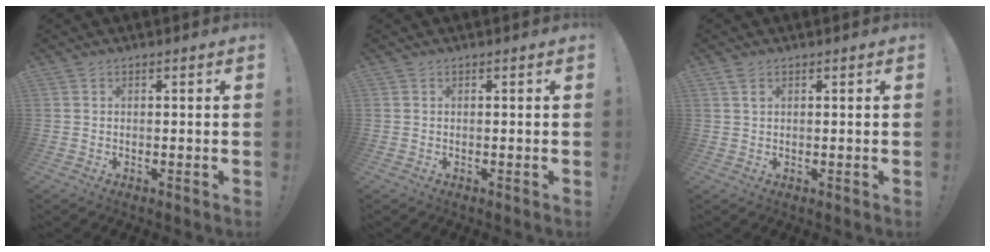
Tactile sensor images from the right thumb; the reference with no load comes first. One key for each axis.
{"total": 0.0}
{"total": 1.6, "fx": 0.9, "fy": 0.7, "fz": 1.1, "tx": -0.017, "ty": 0.000, "tz": 0.015}